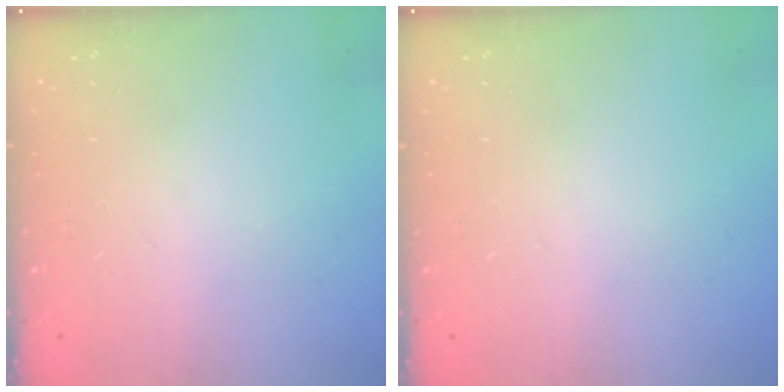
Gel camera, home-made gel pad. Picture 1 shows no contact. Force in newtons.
{"total": 0.0}